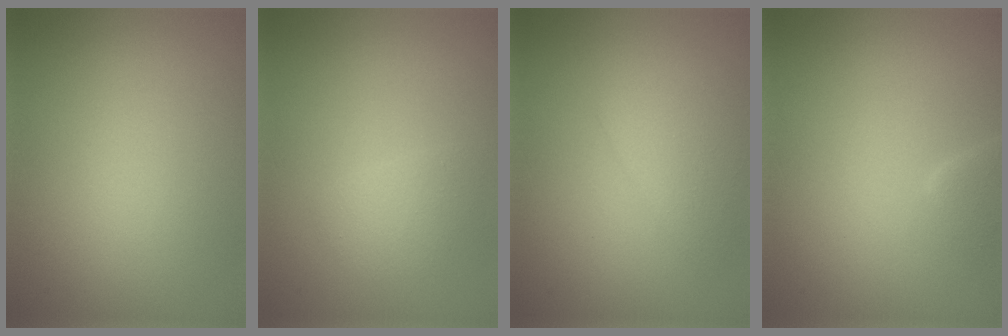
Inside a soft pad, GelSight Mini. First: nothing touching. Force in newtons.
{"total": 1.5, "press": 1.5, "slide": 0.0}
{"total": 2.3, "press": 2.3, "slide": 0.1}
{"total": 1.9, "press": 1.9, "slide": 0.1}